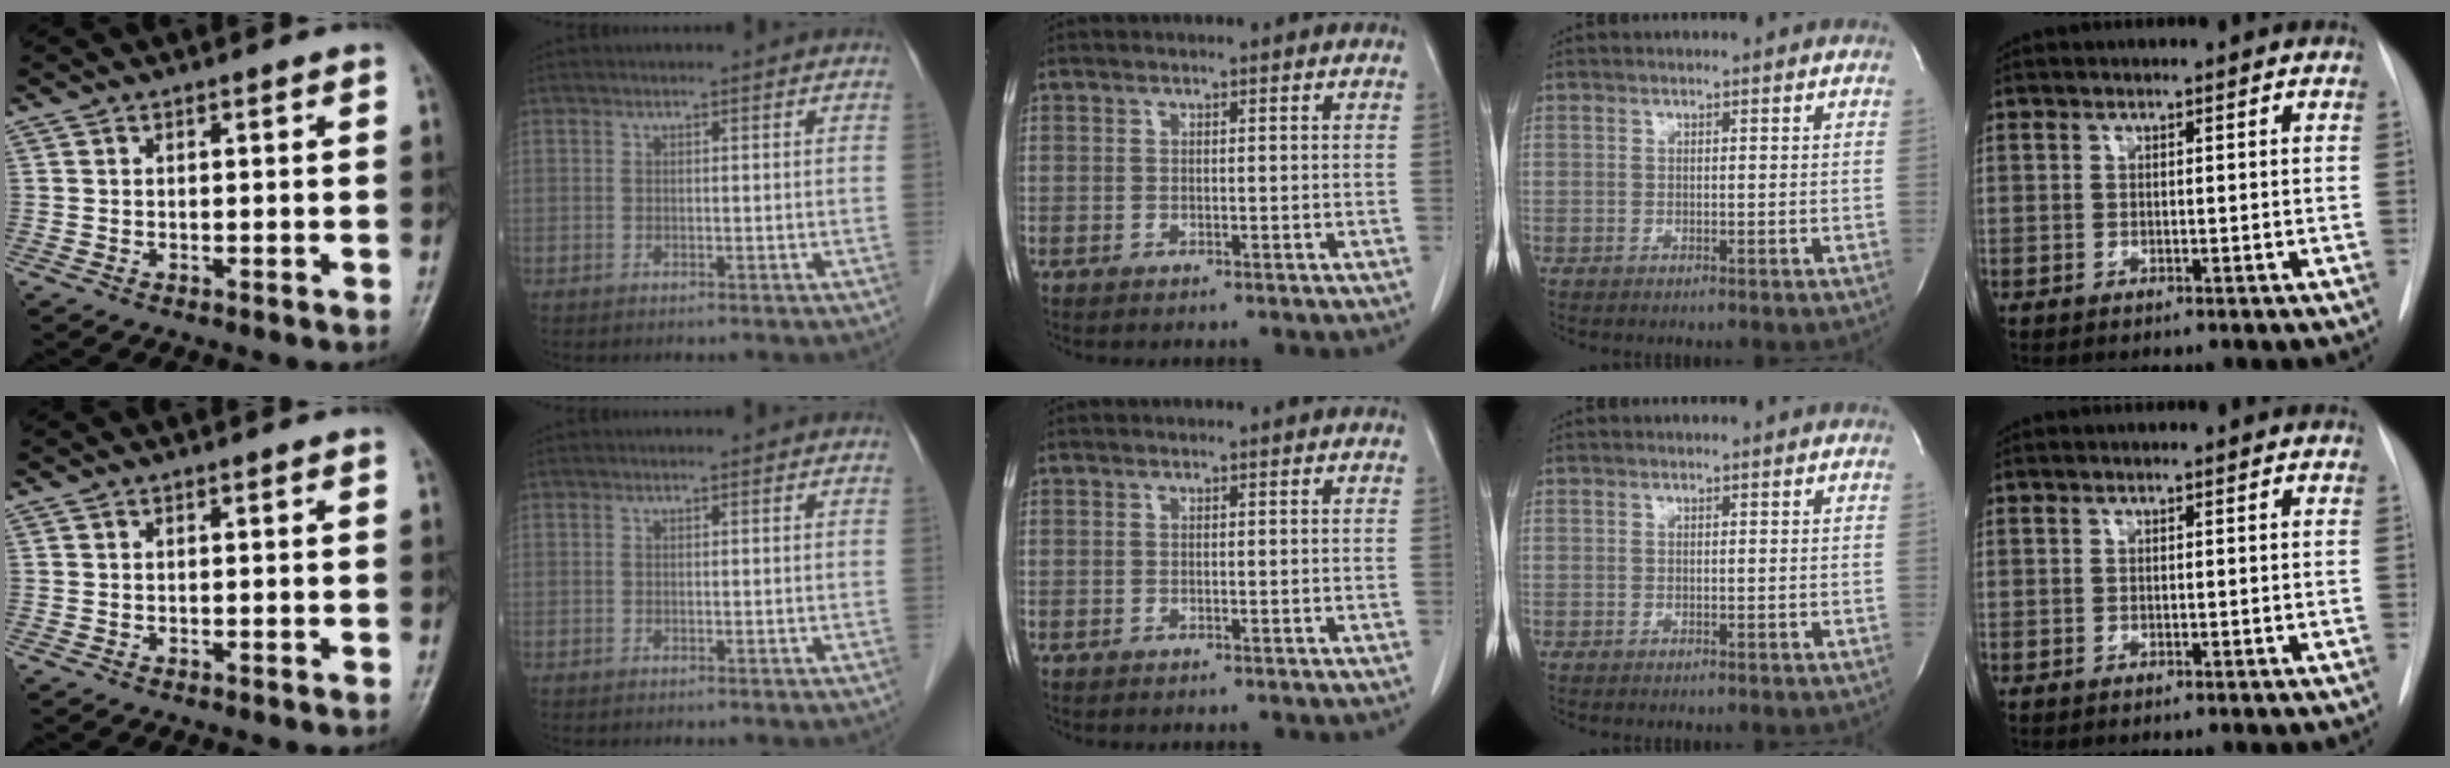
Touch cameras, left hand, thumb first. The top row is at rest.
{}